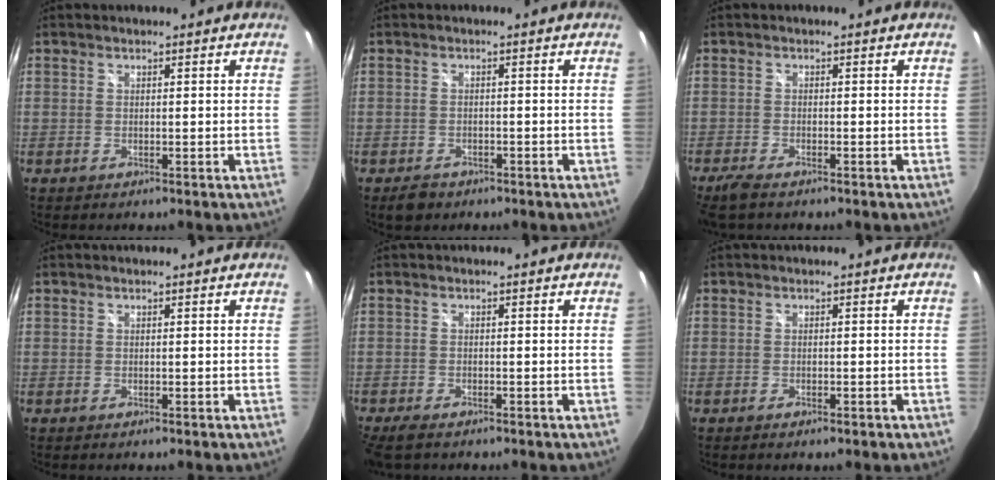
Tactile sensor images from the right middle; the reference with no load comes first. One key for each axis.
{"total": 3.0, "fx": -2.1, "fy": 2.0, "fz": 1.0, "tx": -0.024, "ty": -0.004, "tz": -0.029}
{"total": 3.7, "fx": -2.9, "fy": 0.9, "fz": 2.1, "tx": -0.055, "ty": -0.012, "tz": -0.058}
{"total": 0.0}
{"total": 4.7, "fx": -3.7, "fy": 1.5, "fz": 2.5, "tx": -0.061, "ty": -0.024, "tz": -0.070}
{"total": 1.8, "fx": -1.4, "fy": 0.6, "fz": 1.1, "tx": -0.017, "ty": -0.007, "tz": -0.020}